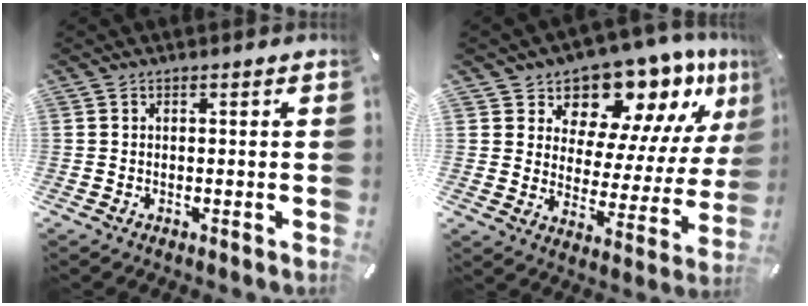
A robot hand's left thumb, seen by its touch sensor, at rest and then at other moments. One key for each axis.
{"total": 12.3, "fx": 10.2, "fy": 6.3, "fz": 2.6, "tx": -0.041, "ty": -0.107, "tz": 0.176}